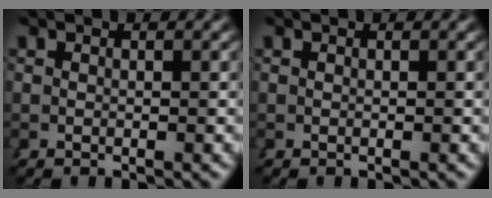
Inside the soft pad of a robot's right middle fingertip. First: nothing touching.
{"total": 0.0}